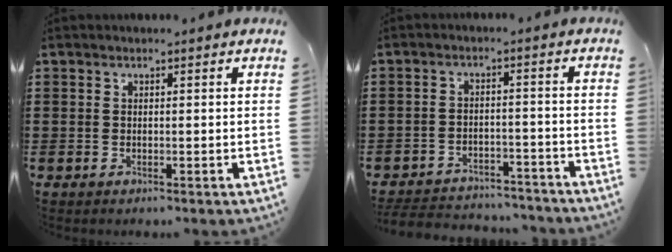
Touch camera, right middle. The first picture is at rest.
{"total": 4.1, "force": [-4.0, 0.6, 0.4], "torque": [-0.016, 0.003, -0.087]}